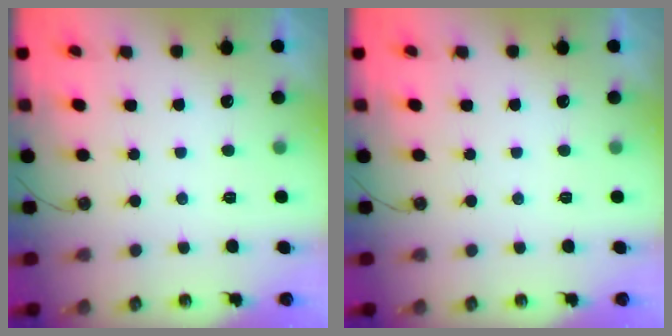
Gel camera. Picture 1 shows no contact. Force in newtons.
{"total": 0.0}